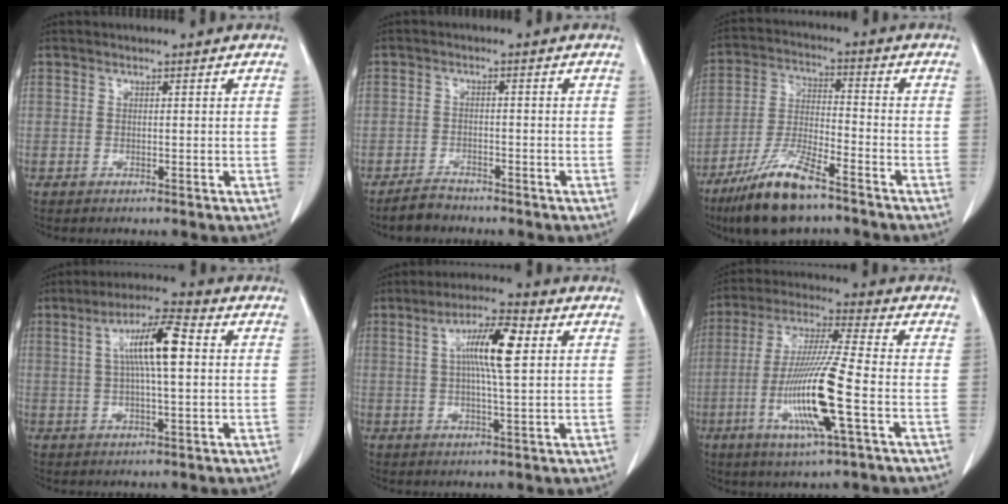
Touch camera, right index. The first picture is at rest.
{"total": 2.9, "force": [-2.6, 1.3, 0.2], "torque": [-0.008, 0.002, -0.045]}
{"total": 12.3, "force": [-8.7, 2.5, 8.3], "torque": [-0.168, -0.023, -0.163]}
{"total": 9.1, "force": [1.8, 1.3, 8.8], "torque": [-0.158, 0.017, 0.027]}
{"total": 8.9, "force": [2.4, 1.2, 8.5], "torque": [-0.152, 0.012, 0.038]}
{"total": 14.7, "force": [-4.1, 0.2, 14.2], "torque": [-0.289, -0.017, -0.079]}